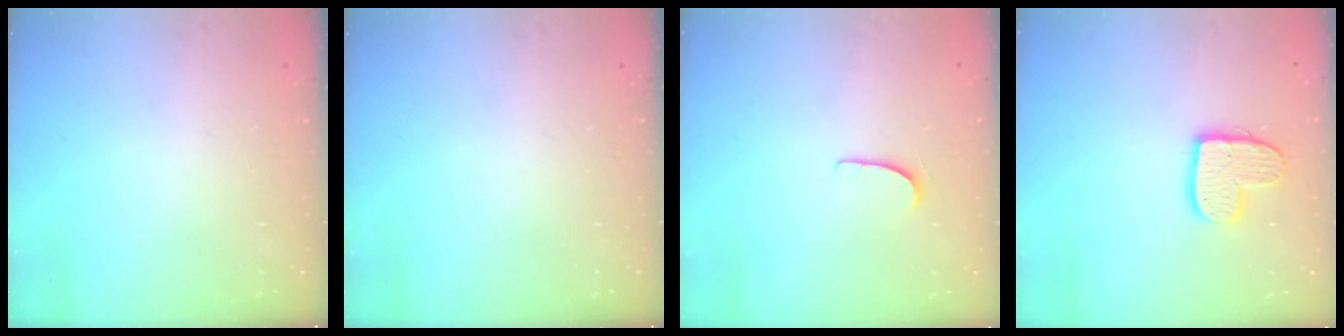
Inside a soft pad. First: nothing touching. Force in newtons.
{"total": 0.0}
{"total": 5.1, "press": 5.1, "slide": 0.4}
{"total": 12.2, "press": 12.1, "slide": 1.1}